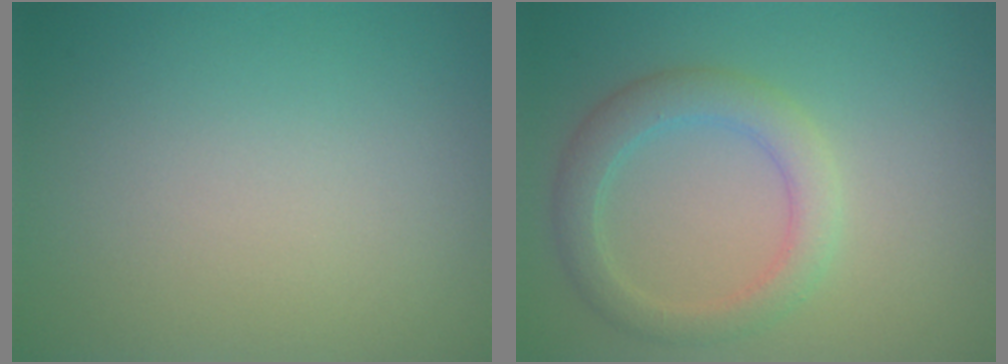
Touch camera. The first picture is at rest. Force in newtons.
{"total": 3.7, "press": 3.7, "slide": 0.1}